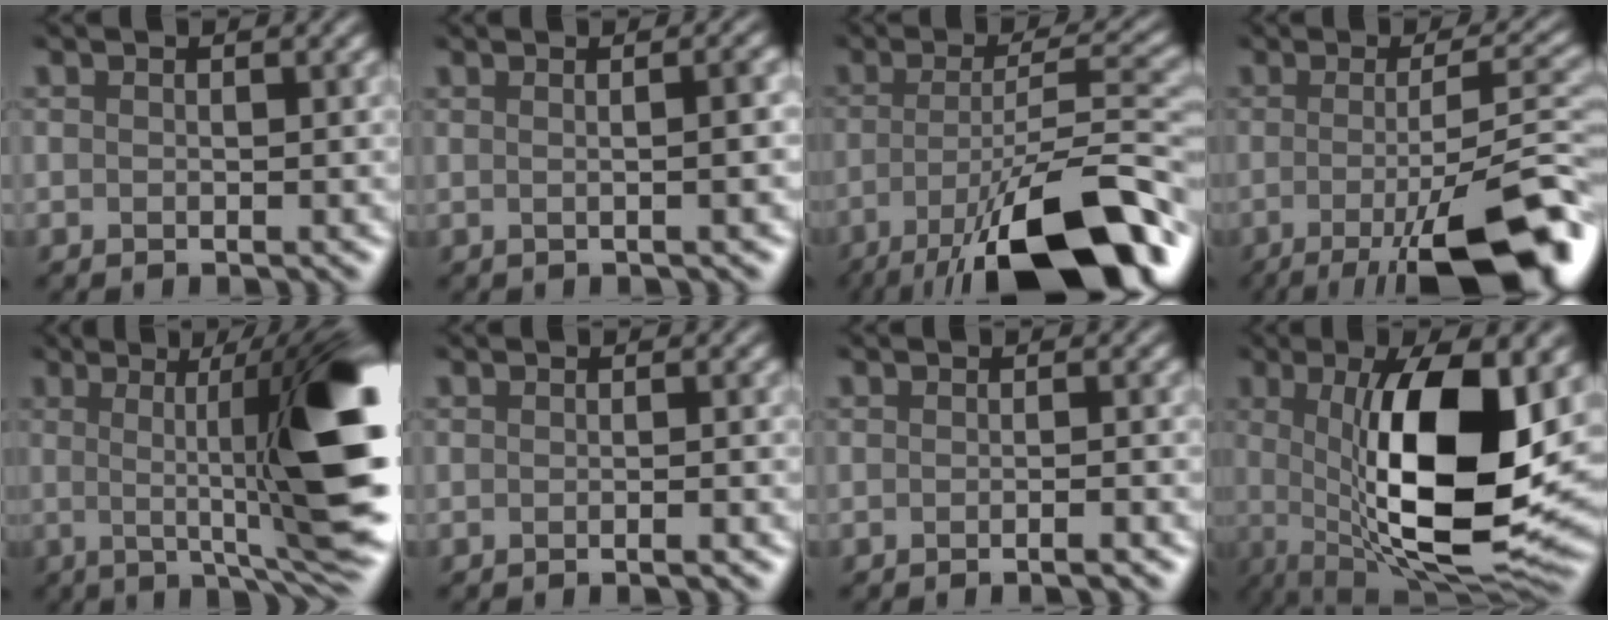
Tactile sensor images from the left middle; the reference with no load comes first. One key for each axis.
{"total": 4.2, "fx": 0.8, "fy": 2.0, "fz": 3.6, "tx": -0.001, "ty": 0.018, "tz": -0.019}
{"total": 13.8, "fx": -8.5, "fy": 4.1, "fz": 10.1, "tx": -0.185, "ty": -0.007, "tz": -0.140}
{"total": 12.5, "fx": -6.2, "fy": 3.1, "fz": 10.4, "tx": -0.164, "ty": -0.003, "tz": -0.096}
{"total": 12.9, "fx": 1.2, "fy": 2.7, "fz": 12.6, "tx": -0.161, "ty": 0.007, "tz": 0.019}
{"total": 0.8, "fx": -0.5, "fy": 0.0, "fz": 0.7, "tx": -0.007, "ty": -0.006, "tz": -0.011}
{"total": 1.1, "fx": -0.8, "fy": -0.1, "fz": 0.8, "tx": -0.010, "ty": -0.005, "tz": -0.018}
{"total": 12.3, "fx": 0.9, "fy": 3.7, "fz": 11.7, "tx": -0.199, "ty": -0.022, "tz": 0.016}